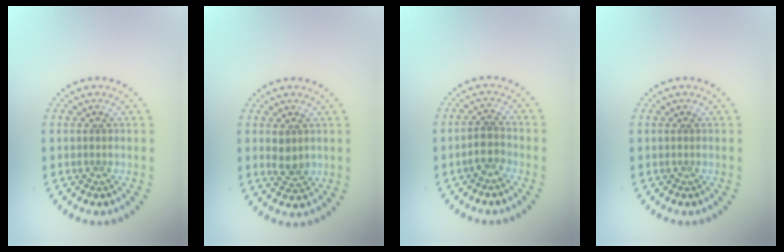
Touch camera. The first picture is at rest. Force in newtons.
{"total": 1.9, "press": 1.8, "slide": 0.6}
{"total": 1.9, "press": 1.6, "slide": 1.1}
{"total": 0.0}